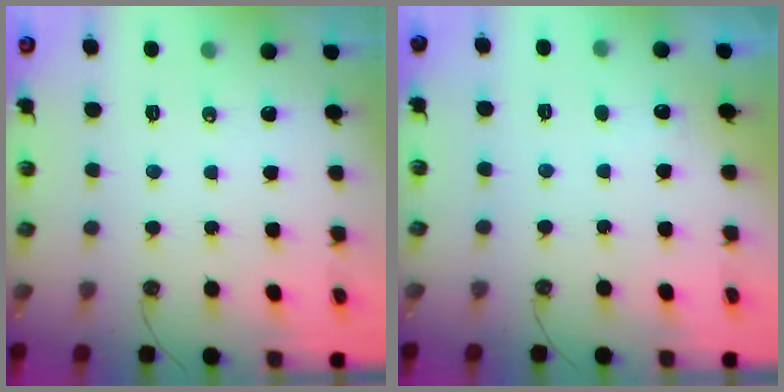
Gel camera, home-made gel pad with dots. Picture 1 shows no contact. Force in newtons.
{"total": 2.1, "press": 1.9, "slide": 0.9}